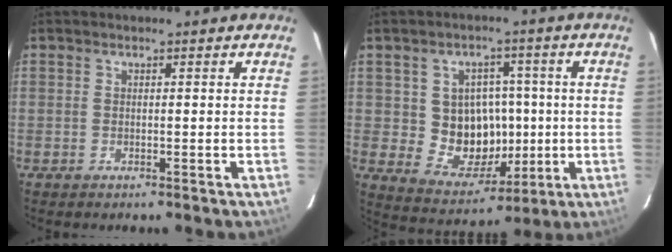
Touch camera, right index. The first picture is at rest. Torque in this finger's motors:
{"motor_torque": [0.23, 0.04, 0.47, 0.04]}